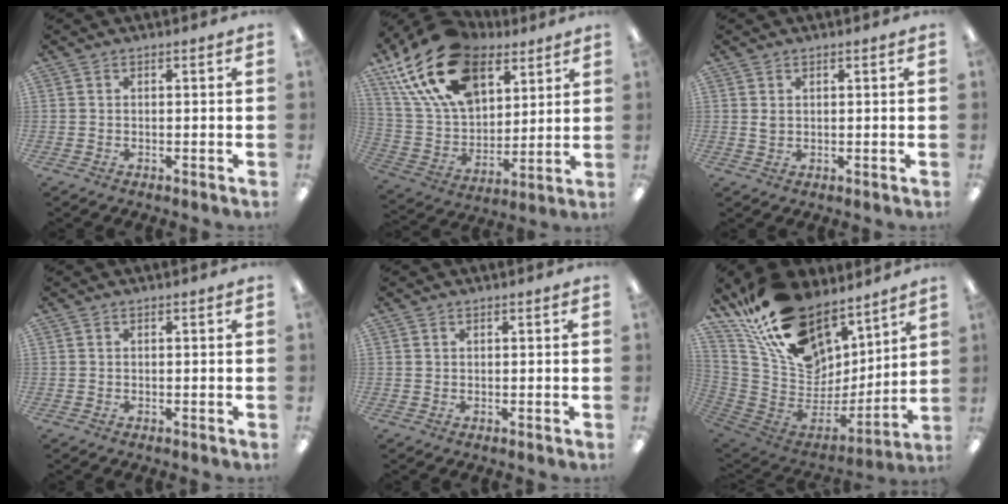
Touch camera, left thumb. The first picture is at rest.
{"total": 23.7, "force": [13.5, 14.0, 13.6], "torque": [-0.278, -0.060, 0.243]}
{"total": 1.5, "force": [0.7, 1.1, 0.7], "torque": [-0.016, 0.002, 0.012]}
{"total": 0.0}
{"total": 0.7, "force": [0.5, 0.5, 0.1], "torque": [-0.002, 0.001, 0.009]}
{"total": 21.7, "force": [15.1, 12.5, 9.4], "torque": [-0.177, -0.108, 0.291]}